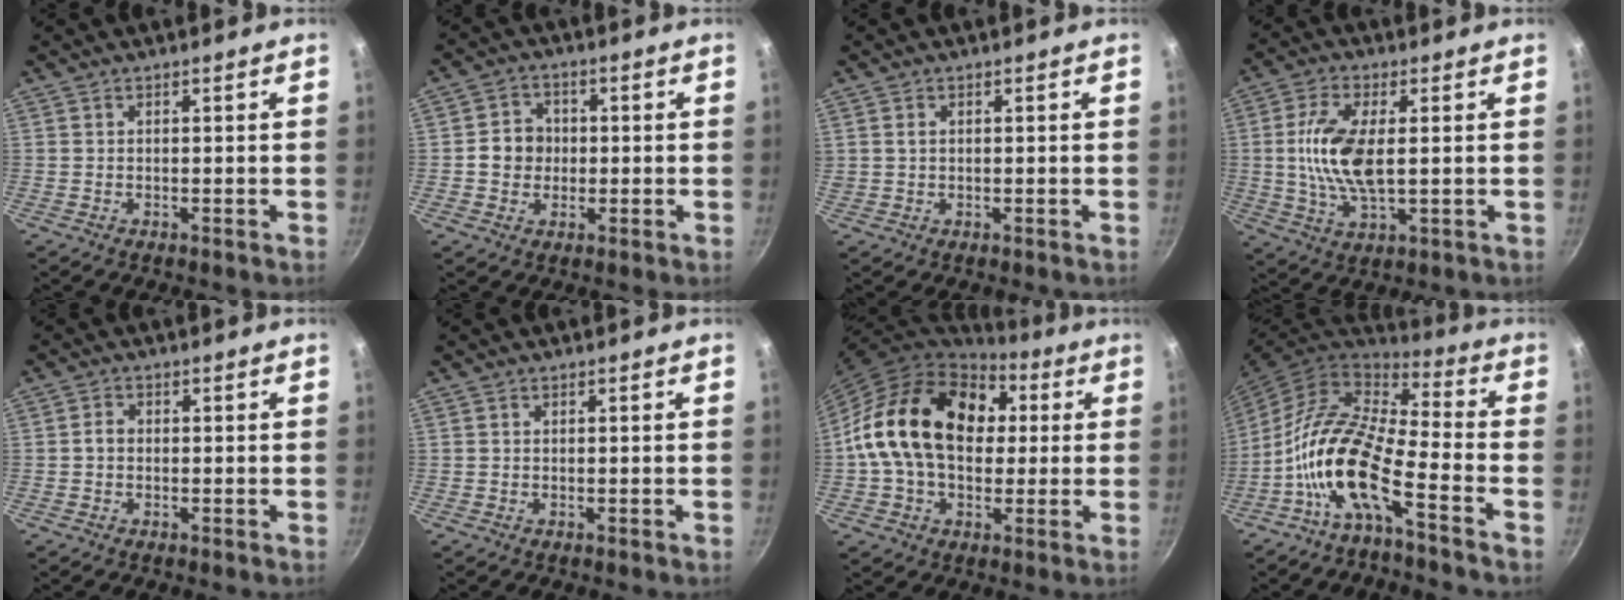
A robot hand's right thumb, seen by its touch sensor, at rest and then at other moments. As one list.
[{"total": 5.8, "force": [-0.2, 5.3, 2.4], "torque": [-0.008, 0.010, -0.011]}, {"total": 1.3, "force": [0.4, 1.1, 0.6], "torque": [-0.009, 0.005, 0.008]}, {"total": 11.2, "force": [0.9, 5.0, 10.0], "torque": [-0.200, 0.000, 0.017]}, {"total": 2.0, "force": [-0.1, 1.6, 1.1], "torque": [-0.015, 0.009, -0.005]}, {"total": 0.0}, {"total": 22.4, "force": [3.0, 15.7, 15.6], "torque": [-0.247, 0.034, 0.040]}, {"total": 15.2, "force": [-6.7, 4.9, 12.8], "torque": [-0.242, 0.062, -0.147]}]